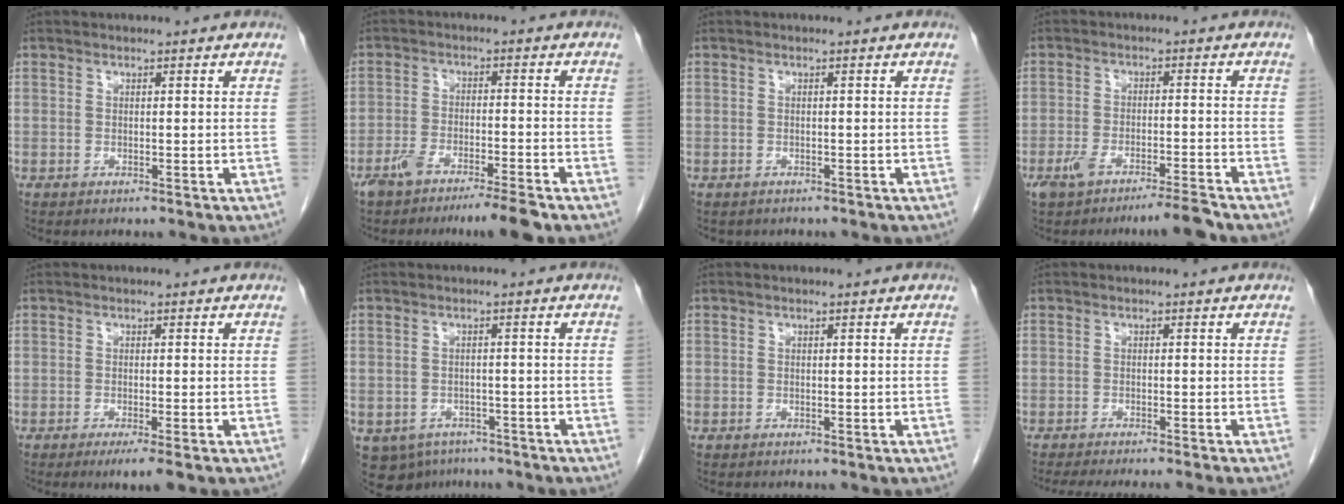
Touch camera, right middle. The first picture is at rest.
{"total": 7.5, "force": [-5.7, 0.3, 4.8], "torque": [-0.078, -0.007, -0.097]}
{"total": 1.4, "force": [-1.2, 0.7, 0.2], "torque": [-0.013, -0.001, -0.014]}
{"total": 6.3, "force": [-5.0, 0.2, 3.9], "torque": [-0.072, -0.005, -0.085]}
{"total": 3.2, "force": [-1.9, 0.1, 2.5], "torque": [-0.033, -0.010, -0.029]}
{"total": 8.4, "force": [-5.2, 6.2, 2.3], "torque": [-0.052, -0.003, -0.066]}
{"total": 0.0}
{"total": 8.1, "force": [-7.1, -0.3, 3.9], "torque": [-0.034, -0.018, -0.105]}